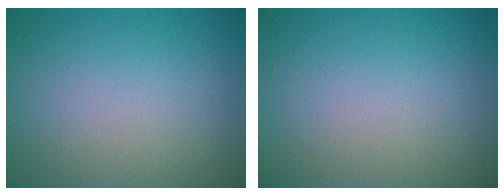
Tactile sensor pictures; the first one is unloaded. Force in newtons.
{"total": 0.0}